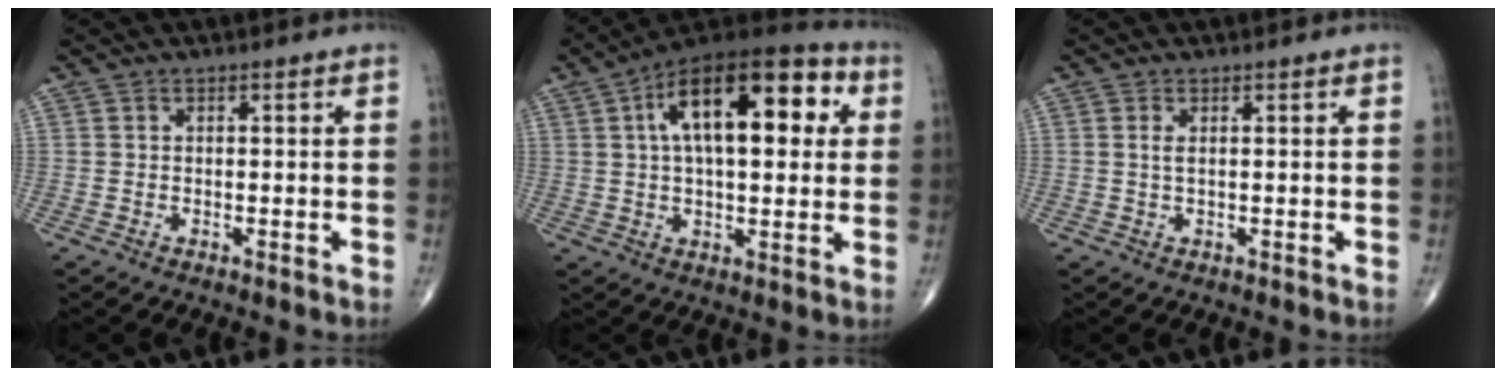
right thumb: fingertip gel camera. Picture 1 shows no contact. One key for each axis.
{"total": 21.4, "fx": 5.7, "fy": 9.9, "fz": 18.1, "tx": -0.261, "ty": 0.022, "tz": 0.080}
{"total": 1.2, "fx": 0.3, "fy": 0.3, "fz": 1.1, "tx": -0.031, "ty": 0.001, "tz": 0.009}